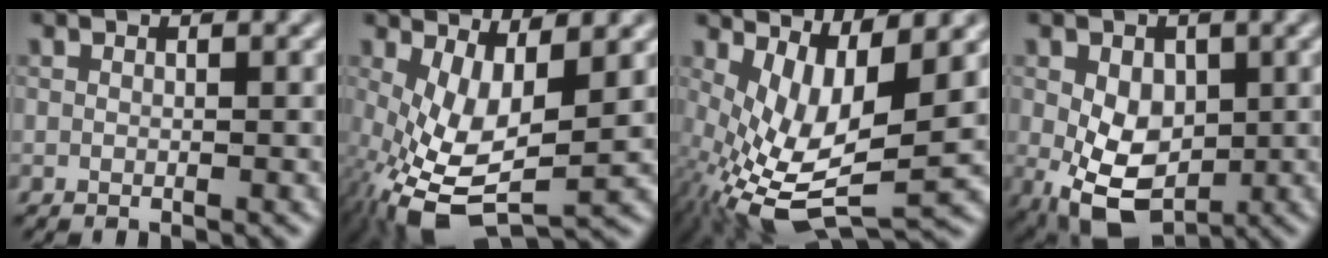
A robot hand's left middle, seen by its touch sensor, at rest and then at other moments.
{"total": 8.1, "force": [-1.1, 3.5, 7.3], "torque": [-0.158, -0.012, -0.016]}
{"total": 9.2, "force": [-0.9, 3.4, 8.5], "torque": [-0.174, -0.018, -0.011]}
{"total": 6.7, "force": [-0.6, 4.5, 4.8], "torque": [-0.096, -0.013, -0.008]}